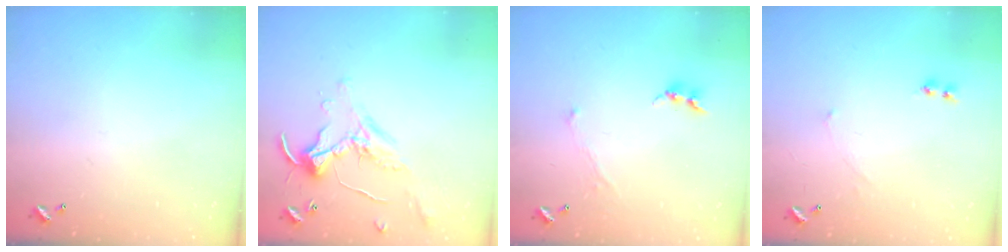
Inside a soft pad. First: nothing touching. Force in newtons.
{"total": 0.8, "press": 0.8, "slide": 0.2}
{"total": 0.8, "press": 0.7, "slide": 0.3}
{"total": 2.4, "press": 2.3, "slide": 0.5}